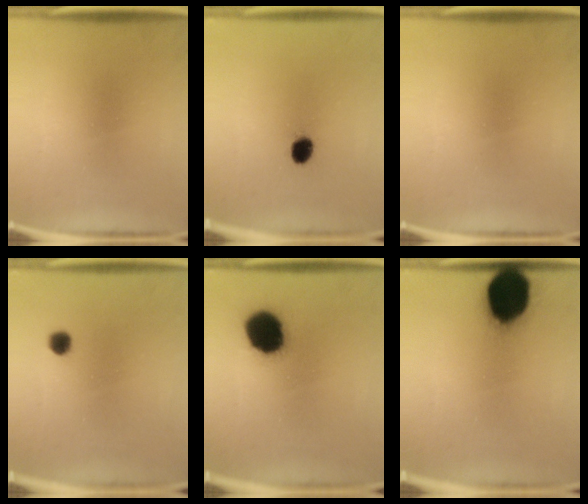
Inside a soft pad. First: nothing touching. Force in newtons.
{"total": 4.2}
{"total": 0.0}
{"total": 2.2}
{"total": 14.2}
{"total": 19.4}